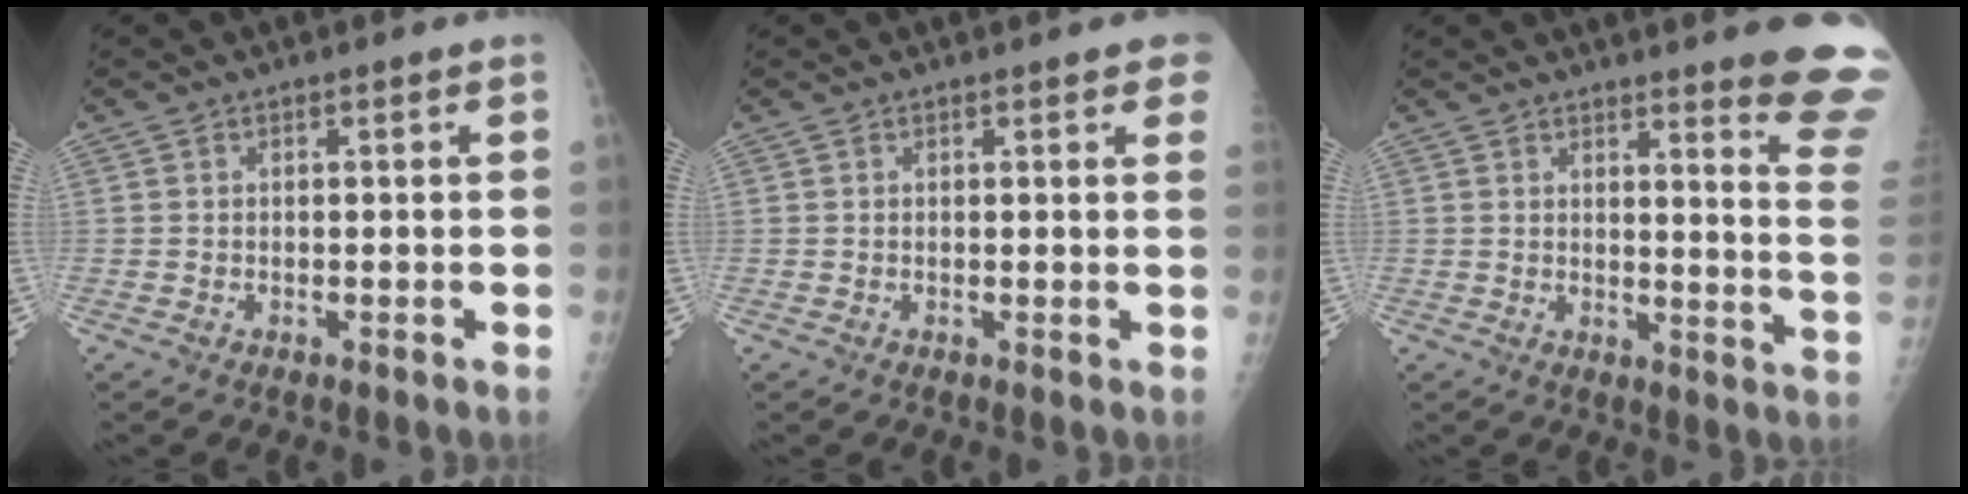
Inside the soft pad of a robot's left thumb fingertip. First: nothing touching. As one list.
[{"total": 5.0, "force": [3.1, 1.4, 3.6], "torque": [-0.025, 0.001, 0.032]}, {"total": 13.0, "force": [10.9, 0.2, 7.2], "torque": [-0.067, -0.110, 0.114]}]